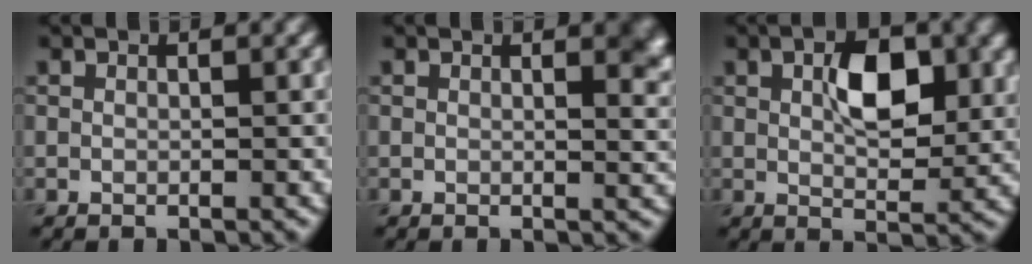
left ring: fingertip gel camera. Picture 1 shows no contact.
{"total": 2.3, "force": [1.2, 0.8, 1.8], "torque": [-0.011, -0.002, 0.017]}
{"total": 5.6, "force": [1.2, 2.9, 4.6], "torque": [-0.071, 0.000, 0.020]}